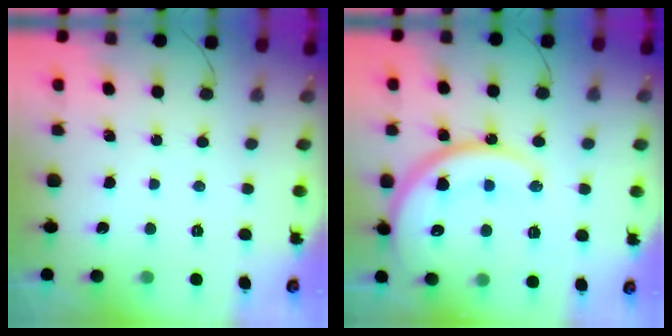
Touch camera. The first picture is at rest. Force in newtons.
{"total": 20.5, "press": 20.5, "slide": 1.8}